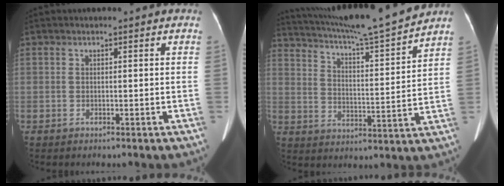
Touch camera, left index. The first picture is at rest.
{"total": 18.4, "force": [16.7, -0.9, 7.7], "torque": [-0.136, -0.021, 0.253]}